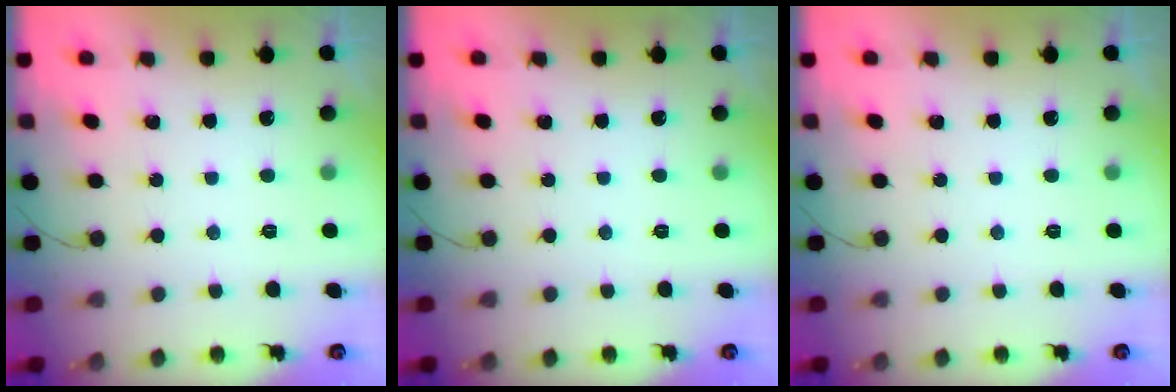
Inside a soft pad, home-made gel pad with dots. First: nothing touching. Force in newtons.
{"total": 0.0}
{"total": 0.0}